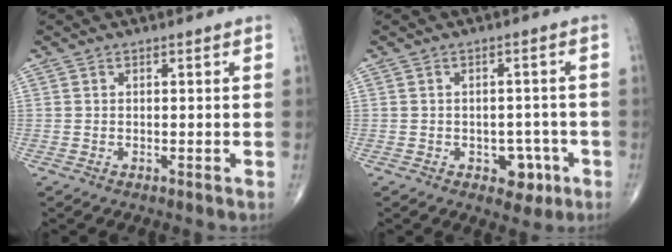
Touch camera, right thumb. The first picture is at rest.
{"total": 4.8, "force": [-2.1, 3.3, 2.8], "torque": [-0.006, 0.014, -0.024]}